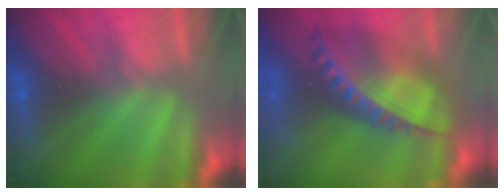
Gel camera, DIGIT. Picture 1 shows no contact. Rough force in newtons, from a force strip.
{"total": 6.8}